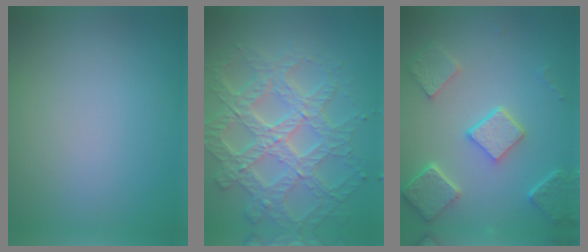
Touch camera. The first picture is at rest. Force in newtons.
{"total": 7.5, "press": 6.2, "slide": 4.3}
{"total": 5.4, "press": 4.1, "slide": 3.5}